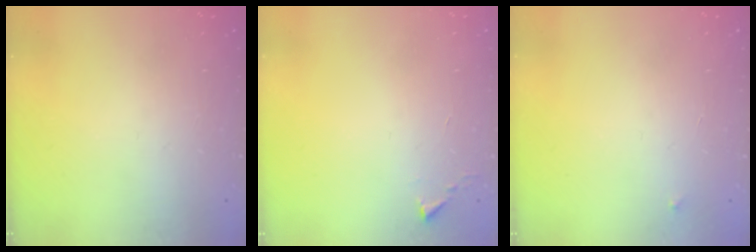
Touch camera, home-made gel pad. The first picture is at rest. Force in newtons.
{"total": 1.1, "press": 1.1, "slide": 0.1}
{"total": 2.5, "press": 2.4, "slide": 0.4}